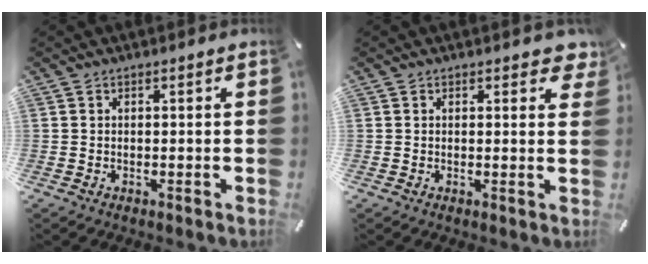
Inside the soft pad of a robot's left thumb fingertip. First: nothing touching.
{"total": 2.3, "force": [1.5, 1.2, 1.3], "torque": [-0.007, -0.004, 0.022]}